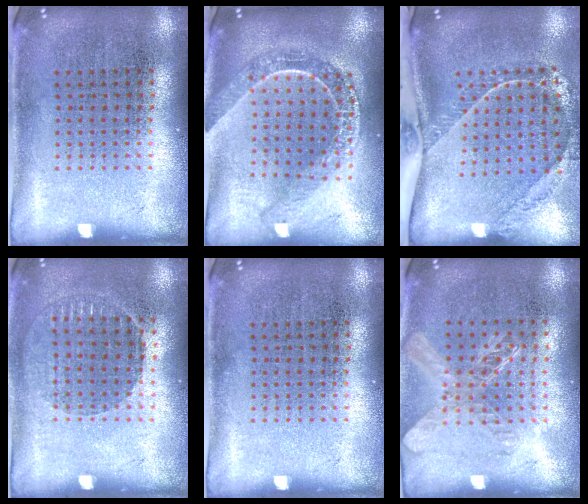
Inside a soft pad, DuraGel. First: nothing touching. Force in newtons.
{"total": 2.2, "press": 1.8, "slide": 1.2}
{"total": 2.4, "press": 1.7, "slide": 1.7}
{"total": 0.8, "press": 0.8, "slide": 0.2}
{"total": 0.0}
{"total": 1.4, "press": 1.2, "slide": 0.6}